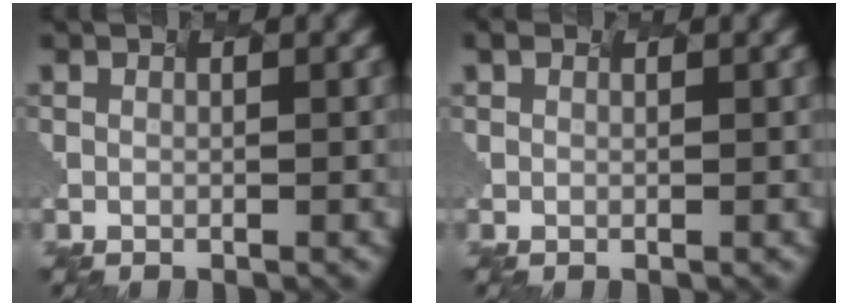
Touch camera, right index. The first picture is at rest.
{"total": 0.7, "force": [0.7, 0.2, 0.0], "torque": [-0.001, 0.005, 0.014]}